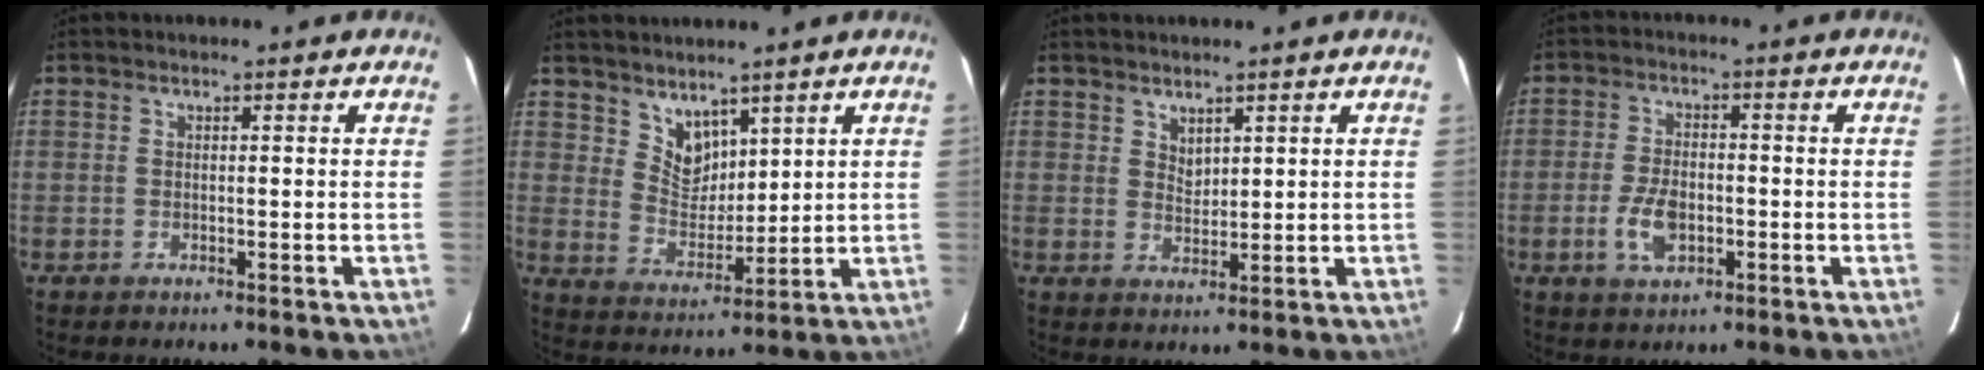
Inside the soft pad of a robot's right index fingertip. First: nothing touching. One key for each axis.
{"total": 6.6, "fx": 4.9, "fy": 3.9, "fz": 2.1, "tx": -0.027, "ty": -0.001, "tz": 0.101}
{"total": 2.6, "fx": 2.1, "fy": 1.3, "fz": 0.9, "tx": -0.010, "ty": 0.000, "tz": 0.039}
{"total": 6.6, "fx": -2.0, "fy": 3.7, "fz": 5.0, "tx": -0.106, "ty": -0.003, "tz": -0.032}